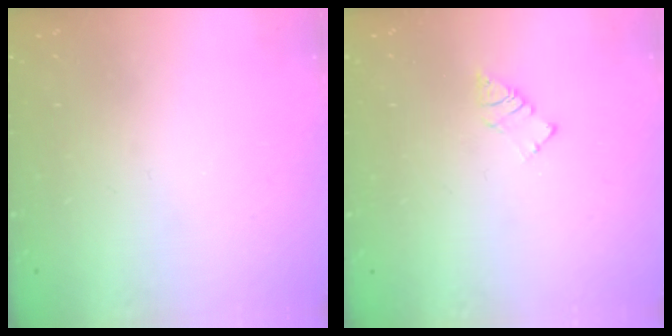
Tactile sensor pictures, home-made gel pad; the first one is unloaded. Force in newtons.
{"total": 3.3, "press": 3.3, "slide": 0.3}